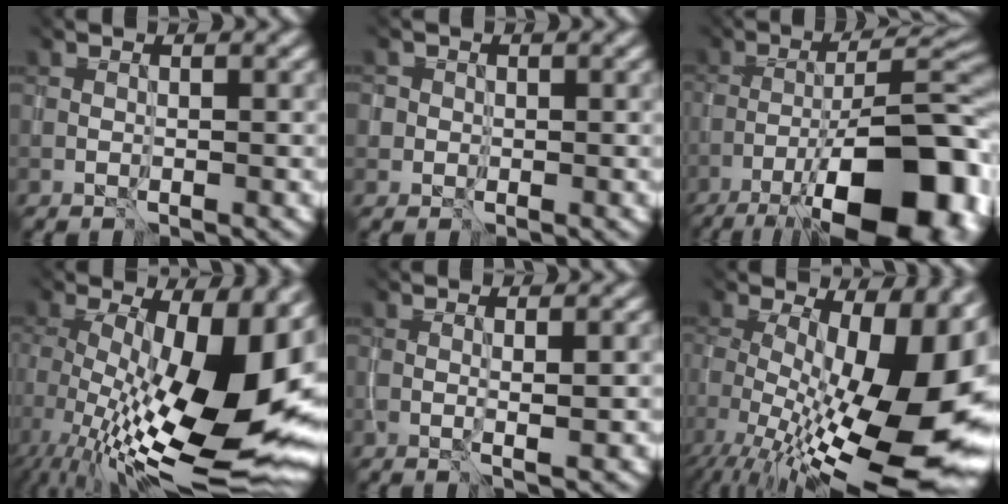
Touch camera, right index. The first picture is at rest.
{"total": 1.3, "force": [0.0, 1.2, -0.3], "torque": [0.010, 0.004, 0.000]}
{"total": 15.0, "force": [-9.4, 4.7, 10.7], "torque": [-0.170, 0.002, -0.126]}
{"total": 16.6, "force": [-1.6, 7.7, 14.6], "torque": [-0.212, -0.024, 0.007]}
{"total": 0.9, "force": [0.0, -0.2, 0.9], "torque": [-0.011, 0.012, -0.001]}
{"total": 15.3, "force": [-2.8, 7.0, 13.3], "torque": [-0.208, -0.030, -0.005]}